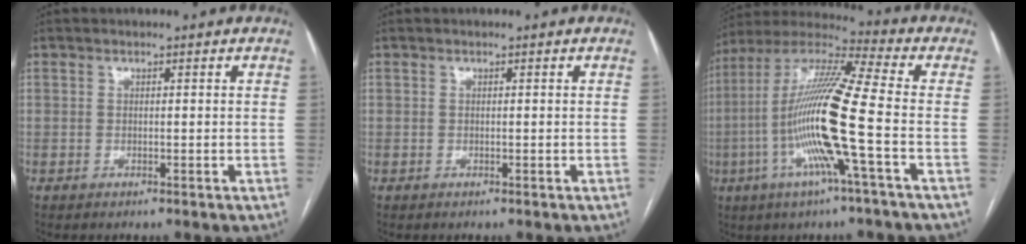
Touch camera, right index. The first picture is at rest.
{"total": 0.0}
{"total": 17.1, "force": [-4.0, -0.5, 16.6], "torque": [-0.332, -0.005, -0.091]}